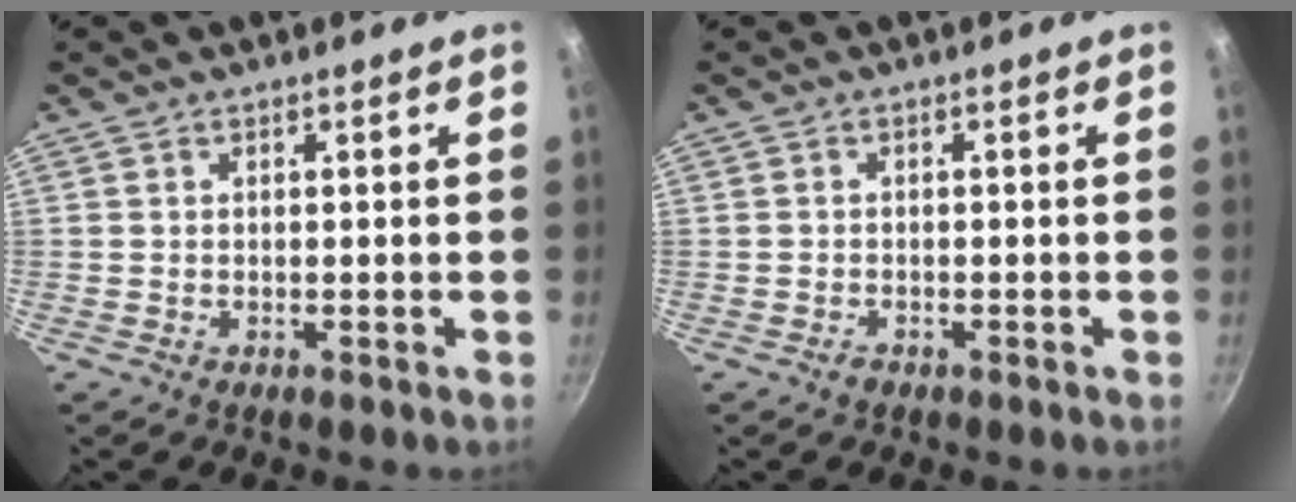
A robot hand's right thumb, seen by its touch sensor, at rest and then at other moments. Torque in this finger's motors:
{"motor_torque": [-0.19, 0.04, -0.27, 0.16, 0.03]}